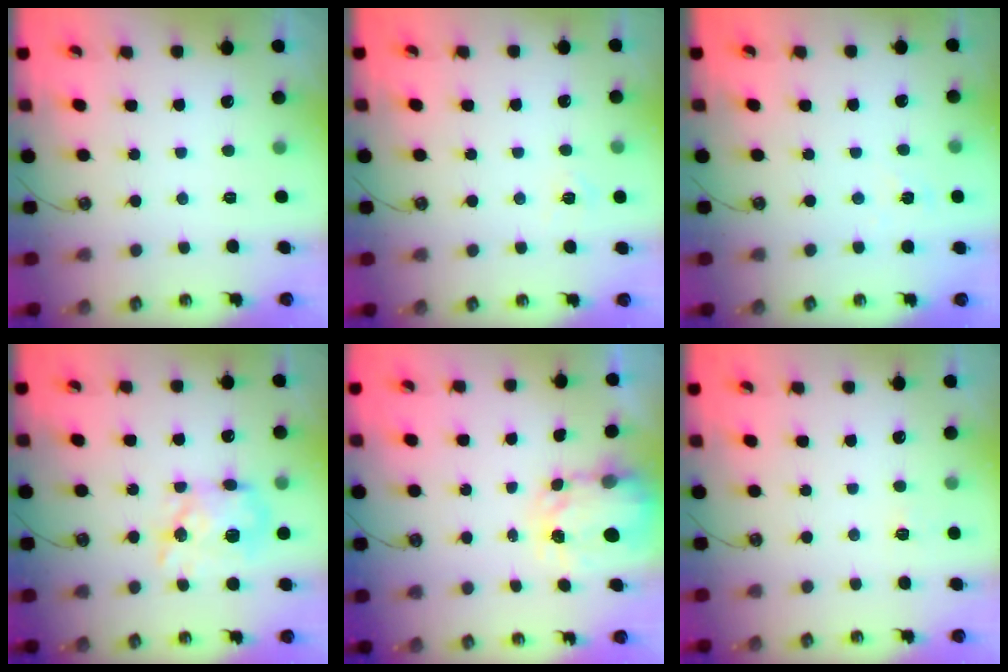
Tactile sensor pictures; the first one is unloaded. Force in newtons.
{"total": 3.7, "press": 3.7, "slide": 0.3}
{"total": 3.2, "press": 3.2, "slide": 0.3}
{"total": 12.2, "press": 12.1, "slide": 1.0}
{"total": 4.1, "press": 4.1, "slide": 0.4}
{"total": 2.5, "press": 2.4, "slide": 0.4}